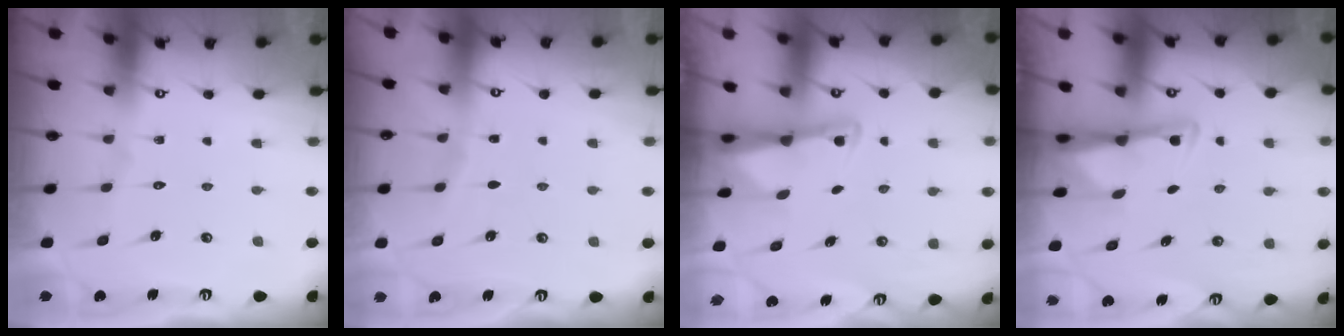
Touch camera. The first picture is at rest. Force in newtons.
{"total": 2.2, "press": 2.2, "slide": 0.3}
{"total": 2.4, "press": 2.3, "slide": 0.6}
{"total": 3.0, "press": 3.0, "slide": 0.6}